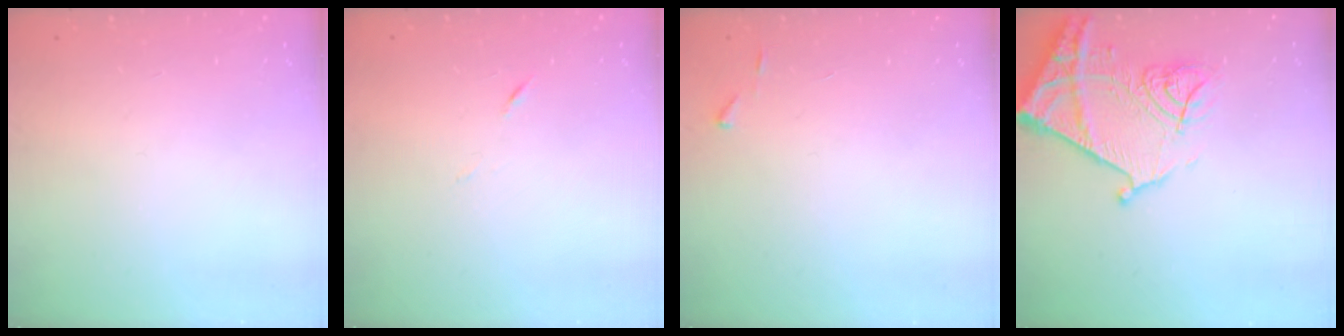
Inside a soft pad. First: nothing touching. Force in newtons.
{"total": 4.0, "press": 3.9, "slide": 0.8}
{"total": 2.7, "press": 2.7, "slide": 0.3}
{"total": 15.3, "press": 15.3, "slide": 1.6}